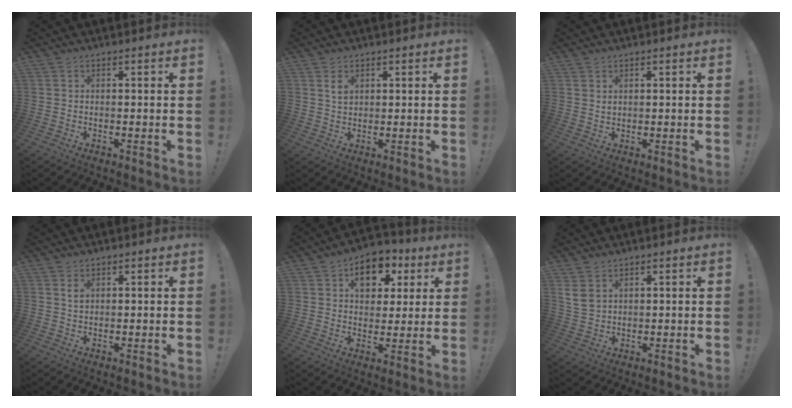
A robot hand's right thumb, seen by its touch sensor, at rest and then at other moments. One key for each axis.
{"total": 3.0, "fx": 1.5, "fy": 1.7, "fz": 1.9, "tx": -0.021, "ty": -0.006, "tz": 0.023}
{"total": 1.3, "fx": 0.9, "fy": 0.8, "fz": 0.6, "tx": -0.012, "ty": 0.001, "tz": 0.018}
{"total": 1.9, "fx": 1.0, "fy": 1.0, "fz": 1.3, "tx": -0.014, "ty": -0.004, "tz": 0.015}
{"total": 11.1, "fx": 4.5, "fy": 8.1, "fz": 6.0, "tx": -0.073, "ty": -0.014, "tz": 0.080}
{"total": 5.4, "fx": 2.6, "fy": 3.5, "fz": 3.1, "tx": -0.063, "ty": -0.006, "tz": 0.053}